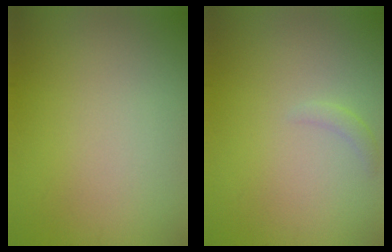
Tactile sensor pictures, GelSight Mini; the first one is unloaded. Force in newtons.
{"total": 0.8, "press": 0.8, "slide": 0.1}